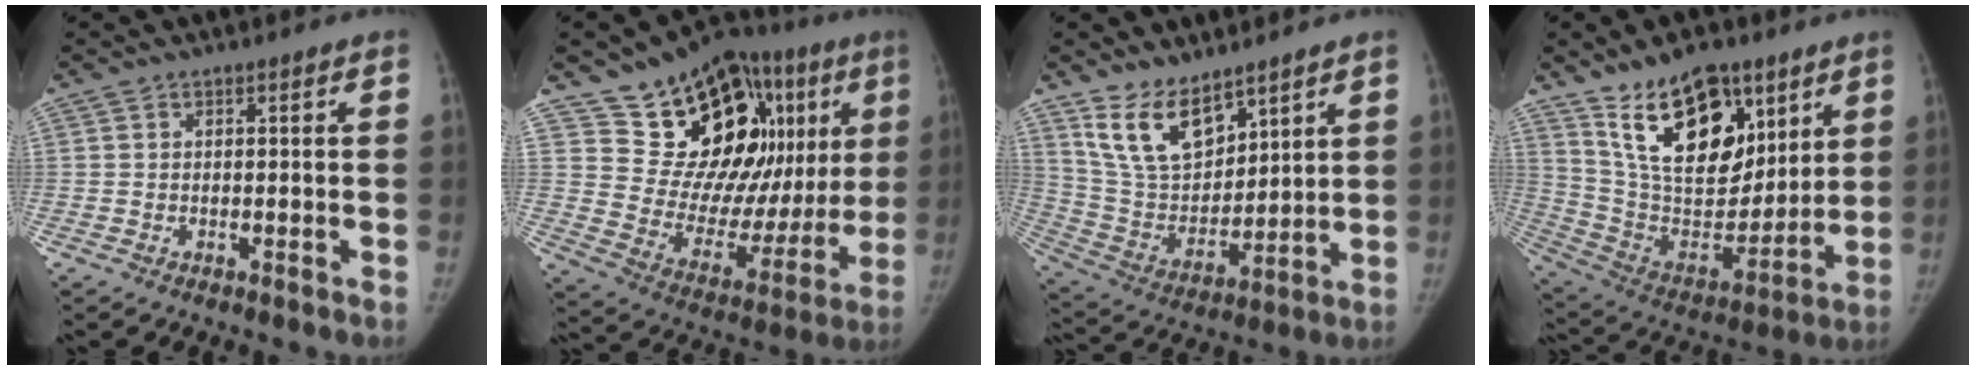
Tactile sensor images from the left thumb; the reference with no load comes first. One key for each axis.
{"total": 28.4, "fx": 12.3, "fy": 15.7, "fz": 20.3, "tx": -0.236, "ty": -0.013, "tz": 0.206}
{"total": 13.6, "fx": 9.4, "fy": 6.9, "fz": 7.0, "tx": -0.097, "ty": -0.058, "tz": 0.200}
{"total": 22.6, "fx": 13.0, "fy": 12.1, "fz": 14.1, "tx": -0.186, "ty": -0.064, "tz": 0.240}